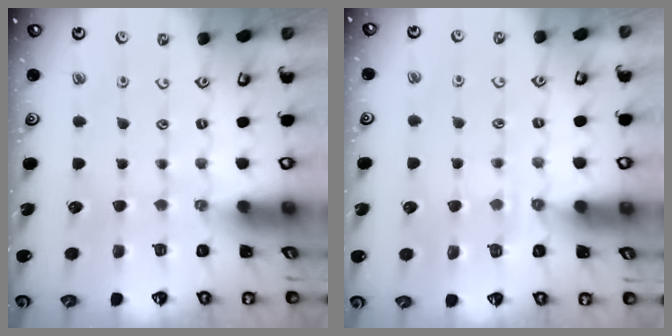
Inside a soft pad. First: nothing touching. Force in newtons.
{"total": 4.5, "press": 4.4, "slide": 1.1}